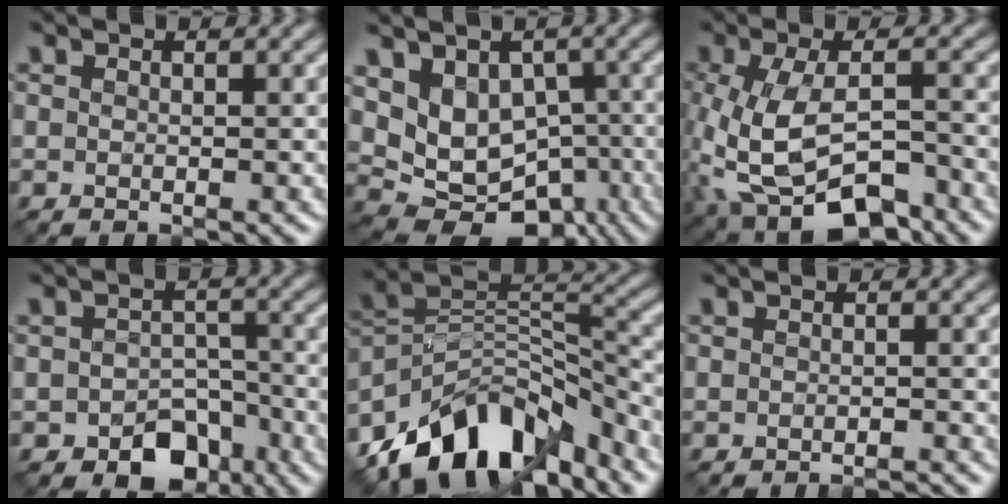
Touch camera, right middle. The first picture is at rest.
{"total": 8.6, "force": [0.3, 6.4, 5.7], "torque": [-0.096, -0.011, 0.024]}
{"total": 9.8, "force": [-4.6, 4.6, 7.3], "torque": [-0.145, -0.021, -0.075]}
{"total": 5.1, "force": [-3.1, 3.3, 2.4], "torque": [-0.027, -0.006, -0.047]}
{"total": 11.0, "force": [-8.3, 5.1, 5.1], "torque": [-0.078, 0.008, -0.153]}
{"total": 1.3, "force": [-1.3, -0.3, 0.3], "torque": [-0.001, -0.003, -0.019]}